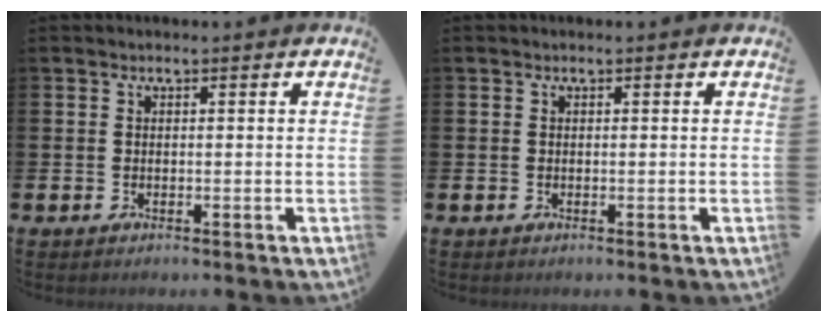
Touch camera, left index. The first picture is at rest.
{"total": 0.0}